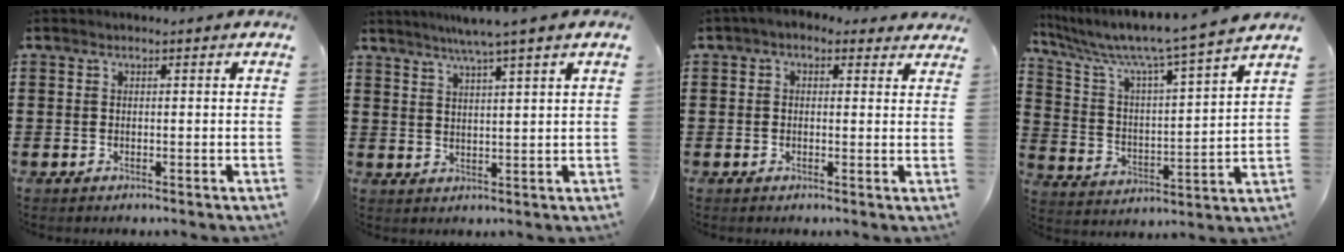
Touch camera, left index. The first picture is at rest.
{"total": 4.3, "force": [3.4, -1.0, 2.4], "torque": [-0.055, -0.010, 0.057]}
{"total": 1.5, "force": [0.5, 1.3, 0.6], "torque": [-0.018, 0.008, 0.007]}
{"total": 7.4, "force": [6.5, -0.4, 3.6], "torque": [-0.102, -0.053, 0.098]}